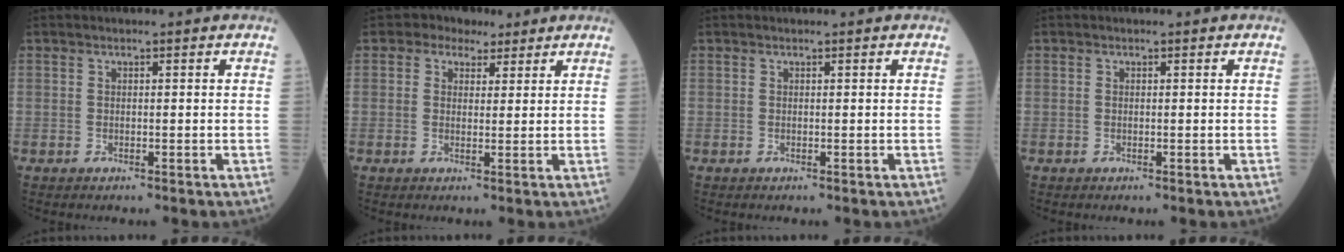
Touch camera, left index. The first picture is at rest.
{"total": 3.6, "force": [2.4, 2.5, 1.0], "torque": [-0.016, 0.018, 0.035]}
{"total": 0.0}
{"total": 0.0}